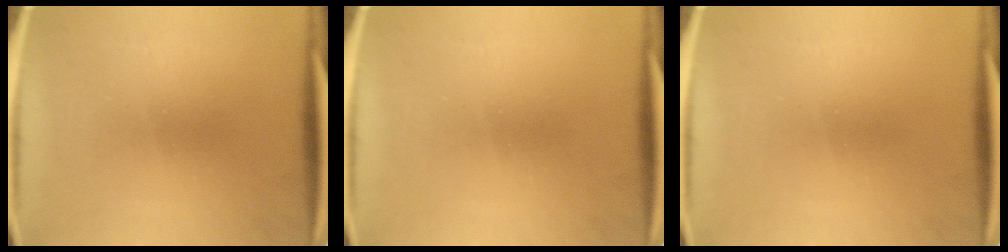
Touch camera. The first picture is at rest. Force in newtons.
{"total": 0.0}
{"total": 0.0}